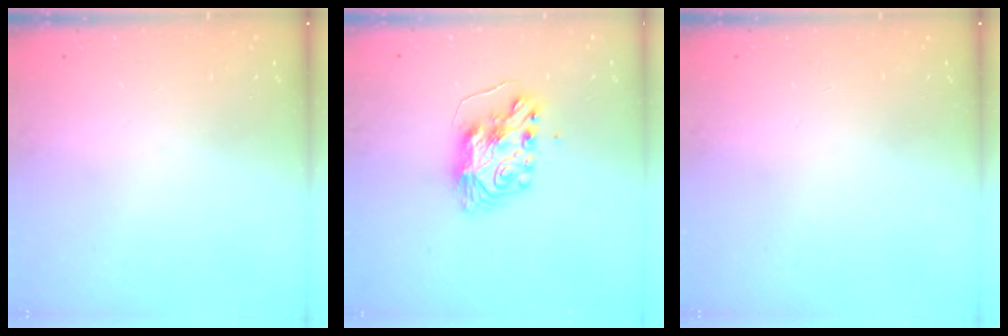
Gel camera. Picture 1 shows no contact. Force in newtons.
{"total": 9.1, "press": 9.0, "slide": 0.9}
{"total": 0.0}